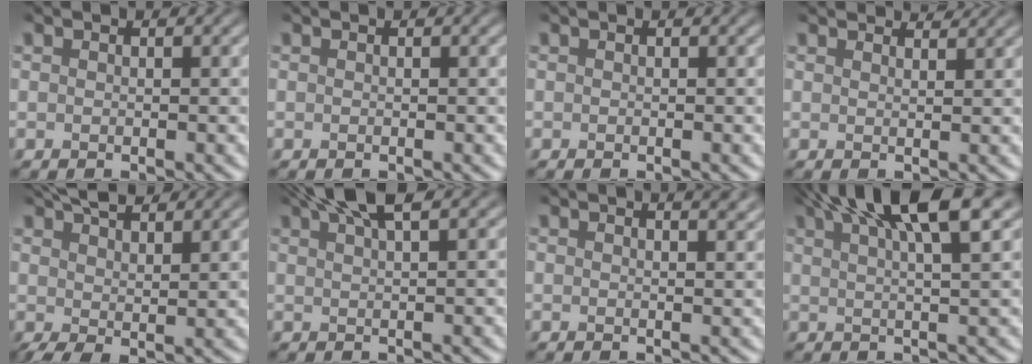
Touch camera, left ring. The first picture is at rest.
{"total": 0.0}
{"total": 0.0}
{"total": 3.1, "force": [3.0, 0.4, 0.9], "torque": [-0.013, 0.005, 0.033]}
{"total": 5.3, "force": [3.4, 1.8, 3.6], "torque": [-0.069, 0.007, 0.062]}
{"total": 4.4, "force": [3.0, 0.8, 3.1], "torque": [-0.037, 0.015, 0.047]}
{"total": 3.0, "force": [2.2, 1.1, 1.7], "torque": [-0.003, 0.016, 0.006]}
{"total": 9.4, "force": [5.4, 2.2, 7.4], "torque": [-0.079, 0.031, 0.067]}